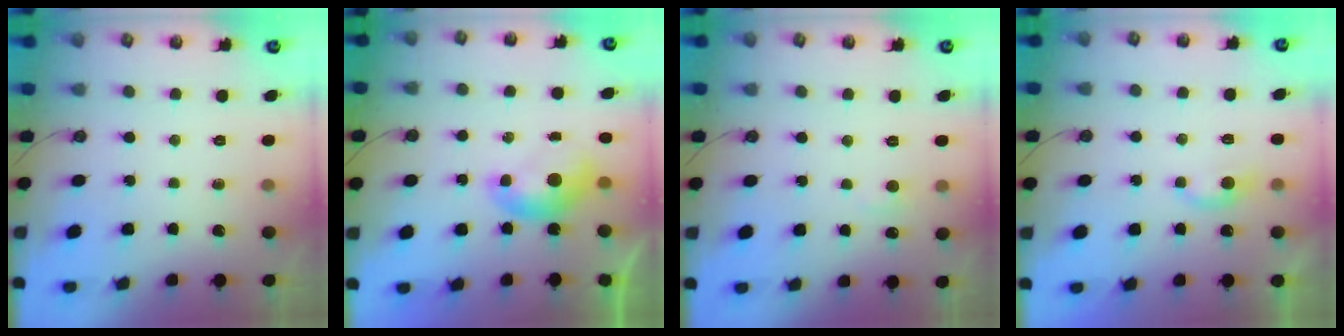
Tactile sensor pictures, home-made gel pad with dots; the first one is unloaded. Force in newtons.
{"total": 0.0}
{"total": 1.9, "press": 1.8, "slide": 0.6}
{"total": 2.1, "press": 2.0, "slide": 0.5}